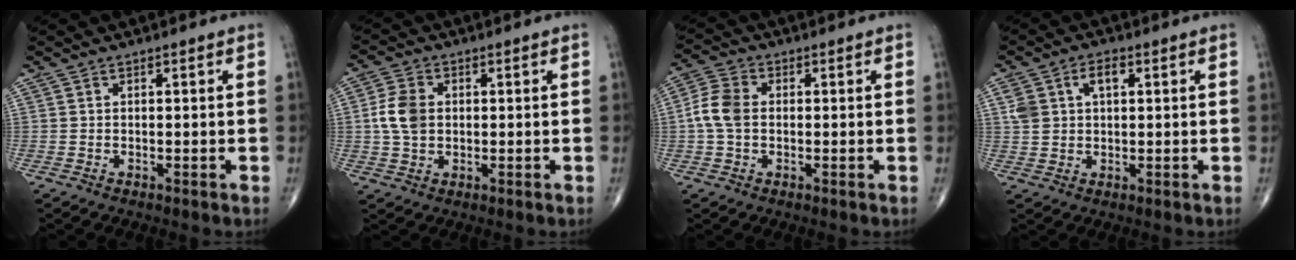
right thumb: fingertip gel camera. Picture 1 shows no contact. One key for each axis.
{"total": 6.5, "fx": 0.4, "fy": 4.7, "fz": 4.5, "tx": -0.087, "ty": 0.005, "tz": 0.007}
{"total": 6.3, "fx": -0.1, "fy": 4.4, "fz": 4.5, "tx": -0.100, "ty": 0.017, "tz": -0.009}
{"total": 6.1, "fx": 1.9, "fy": 3.8, "fz": 4.3, "tx": -0.074, "ty": 0.010, "tz": 0.038}